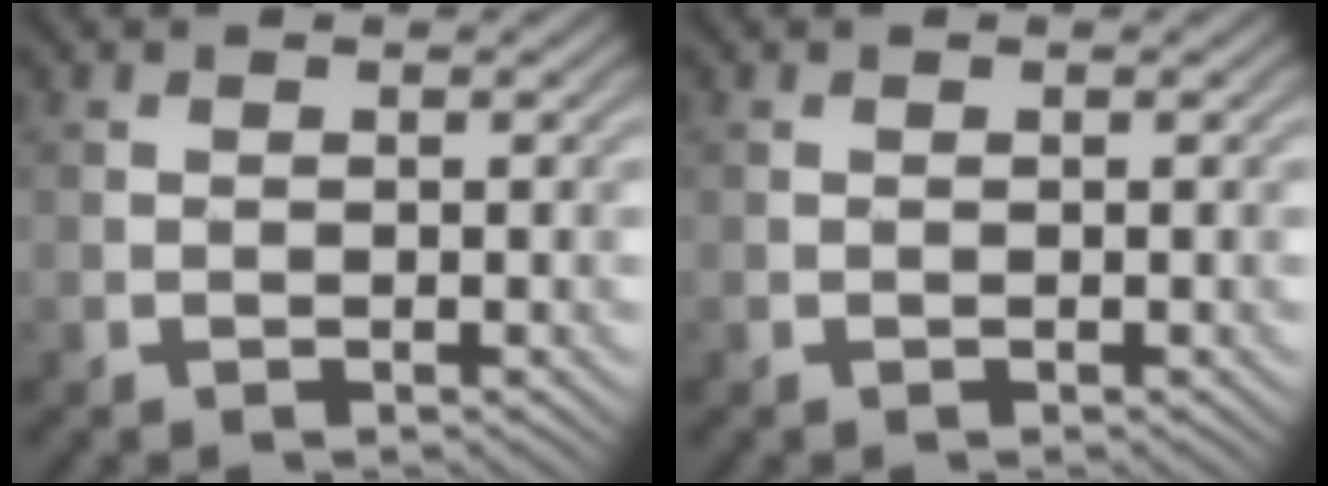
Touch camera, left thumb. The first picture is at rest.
{"total": 0.0}